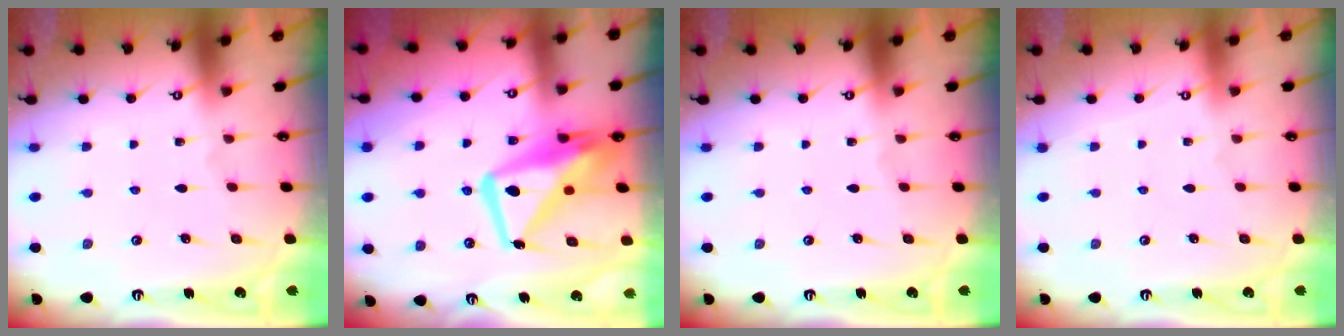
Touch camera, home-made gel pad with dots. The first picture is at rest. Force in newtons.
{"total": 14.5, "press": 14.4, "slide": 1.6}
{"total": 0.0}
{"total": 3.9, "press": 3.9, "slide": 0.2}